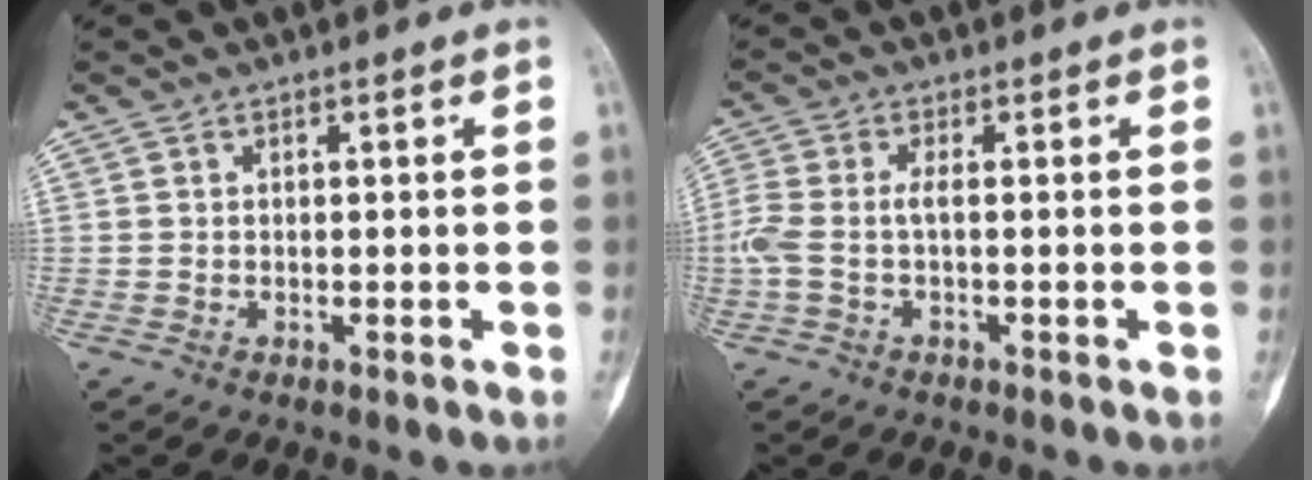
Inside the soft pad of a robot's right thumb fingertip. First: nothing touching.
{"total": 5.0, "force": [-0.6, 1.9, 4.5], "torque": [-0.133, 0.012, -0.015]}